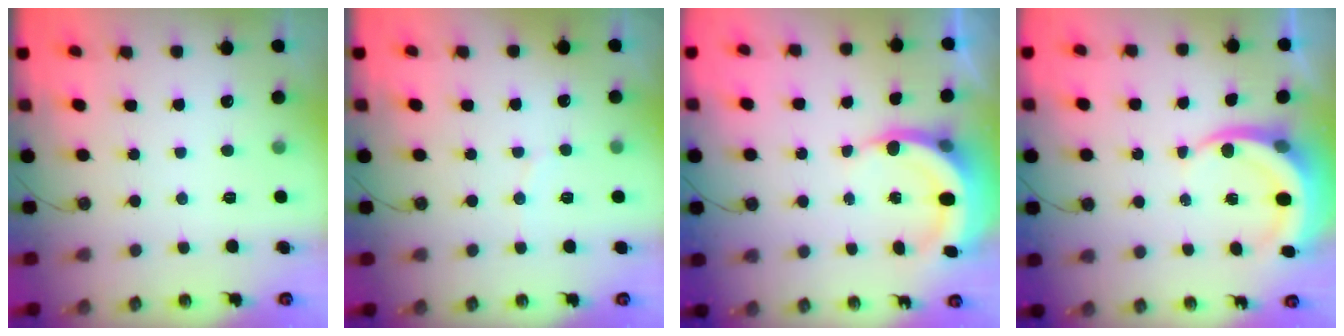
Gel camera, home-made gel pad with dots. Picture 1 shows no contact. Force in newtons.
{"total": 3.5, "press": 3.5, "slide": 0.3}
{"total": 7.2, "press": 7.0, "slide": 1.3}
{"total": 6.0, "press": 6.0, "slide": 0.3}